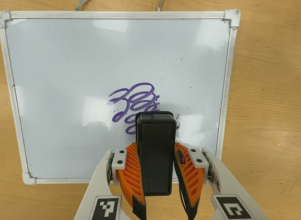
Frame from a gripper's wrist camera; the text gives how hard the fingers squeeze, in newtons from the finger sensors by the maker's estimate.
{"total": 6.9, "left": 5.7, "right": 8.1}